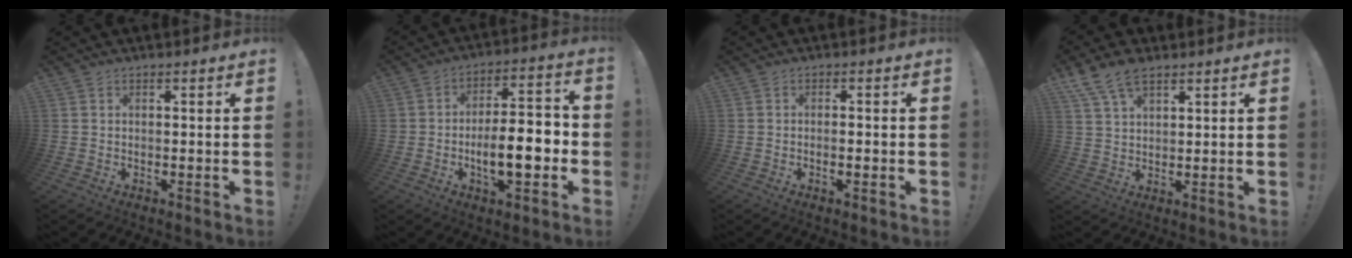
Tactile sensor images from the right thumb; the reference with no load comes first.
{"total": 13.2, "force": [-4.0, 5.2, 11.5], "torque": [-0.184, 0.010, -0.074]}
{"total": 1.7, "force": [-0.8, 0.2, 1.5], "torque": [-0.020, 0.000, -0.016]}
{"total": 8.7, "force": [5.8, 4.3, 4.9], "torque": [-0.092, -0.015, 0.114]}